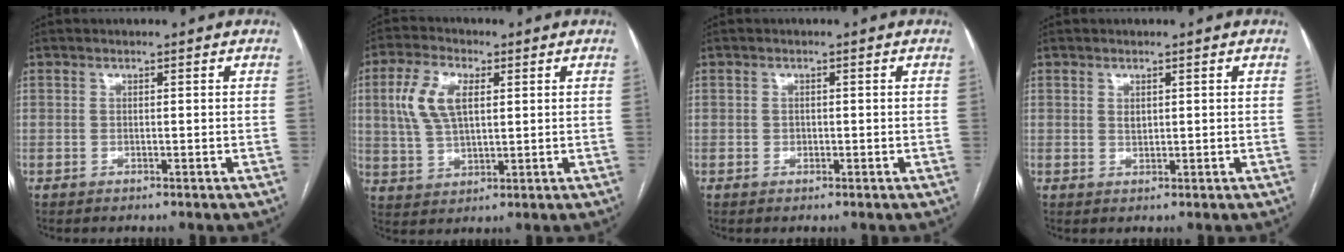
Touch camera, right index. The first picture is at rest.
{"total": 8.7, "force": [2.4, 4.2, 7.3], "torque": [-0.167, 0.017, 0.050]}
{"total": 1.0, "force": [-0.2, 0.8, 0.4], "torque": [-0.007, 0.001, -0.003]}
{"total": 1.0, "force": [0.4, 0.6, 0.7], "torque": [-0.013, -0.003, 0.011]}